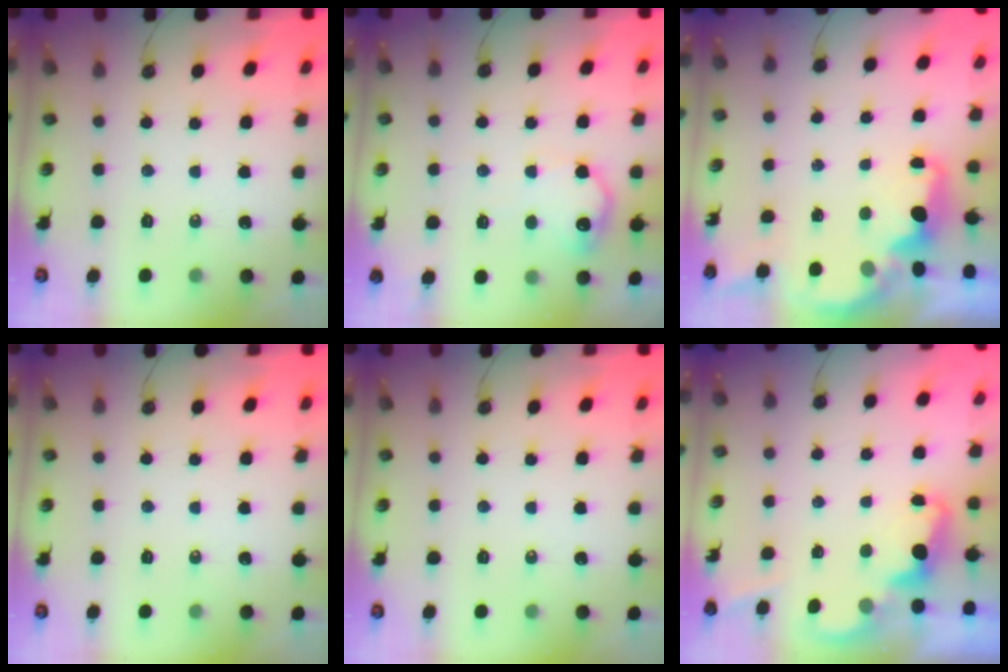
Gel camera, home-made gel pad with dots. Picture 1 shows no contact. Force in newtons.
{"total": 12.5, "press": 12.5, "slide": 0.5}
{"total": 2.2, "press": 2.1, "slide": 0.8}
{"total": 0.0}
{"total": 0.0}
{"total": 2.3, "press": 2.2, "slide": 0.6}